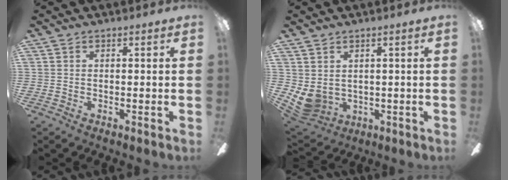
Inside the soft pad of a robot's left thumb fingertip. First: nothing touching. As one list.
[{"total": 5.1, "force": [0.2, 4.5, 2.4], "torque": [-0.082, -0.017, 0.003]}]